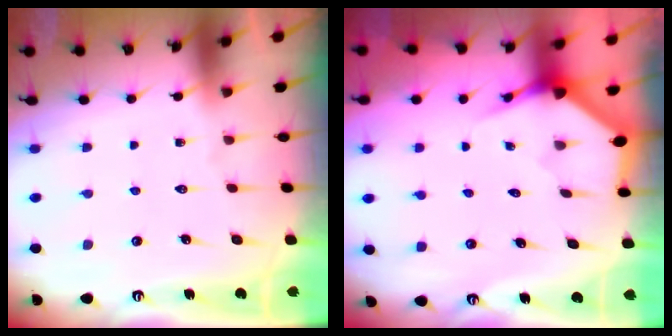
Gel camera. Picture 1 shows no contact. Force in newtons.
{"total": 3.4, "press": 3.4, "slide": 0.1}